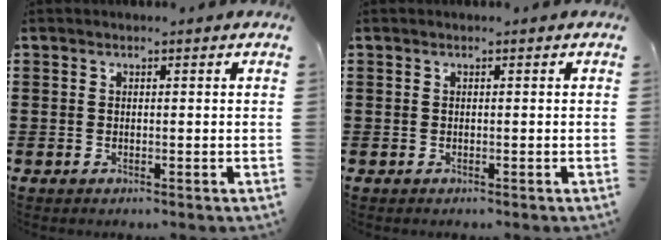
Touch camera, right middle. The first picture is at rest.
{"total": 0.0}